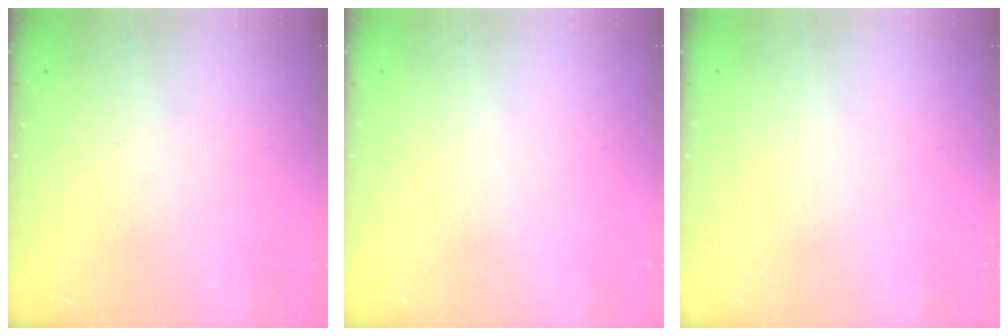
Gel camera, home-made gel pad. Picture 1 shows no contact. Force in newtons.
{"total": 0.0}
{"total": 0.0}